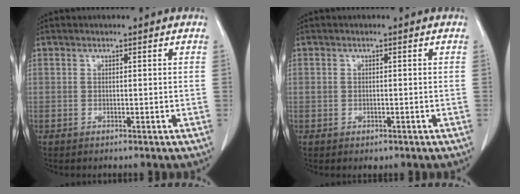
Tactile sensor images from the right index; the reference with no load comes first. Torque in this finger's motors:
{"motor_torque": [-0.10, -0.02, -0.02, 0.00]}